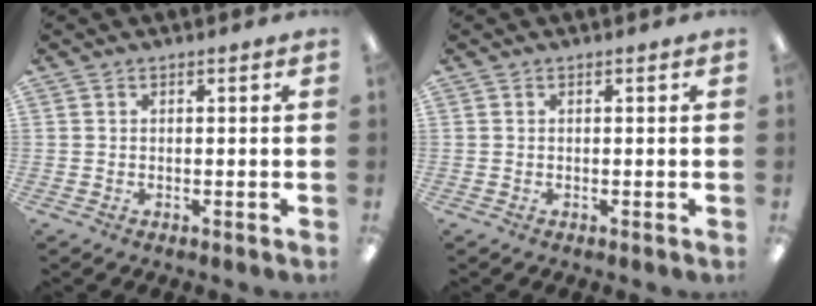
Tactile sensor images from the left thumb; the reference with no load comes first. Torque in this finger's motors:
{"motor_torque": [0.00, 0.01, -0.03, 0.01, 0.00]}